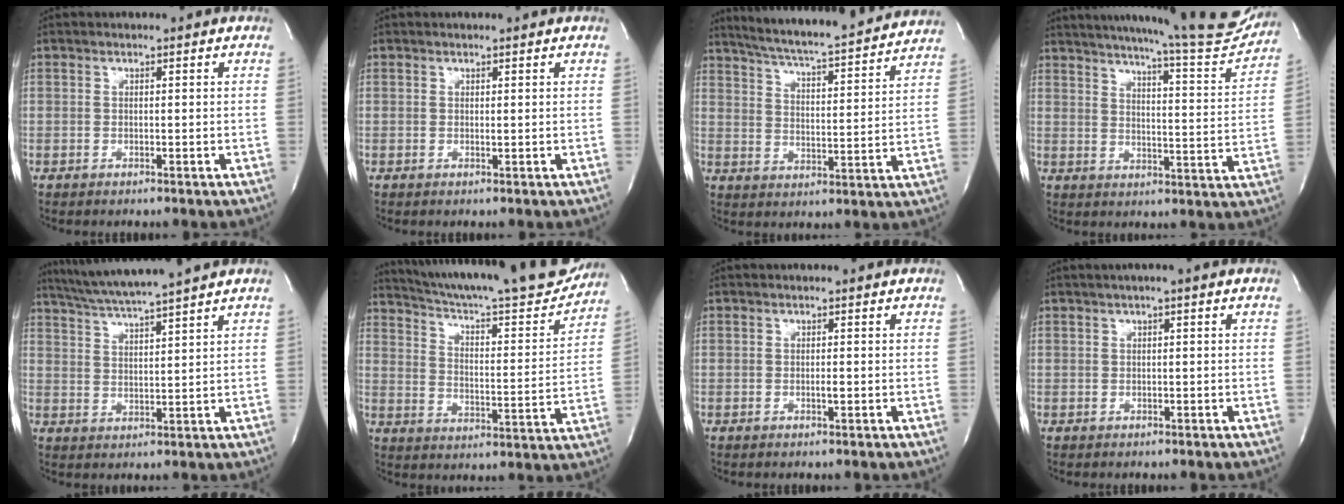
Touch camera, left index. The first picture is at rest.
{"total": 0.6, "force": [0.4, 0.0, 0.4], "torque": [-0.007, 0.000, 0.007]}
{"total": 21.2, "force": [19.5, 1.4, 8.3], "torque": [-0.138, -0.013, 0.266]}
{"total": 22.0, "force": [20.1, 1.0, 8.9], "torque": [-0.135, -0.062, 0.251]}
{"total": 10.3, "force": [9.0, -1.7, 4.5], "torque": [-0.086, 0.011, 0.151]}
{"total": 24.4, "force": [22.2, 2.7, 9.8], "torque": [-0.159, -0.045, 0.302]}
{"total": 0.6, "force": [-0.2, 0.1, 0.6], "torque": [-0.013, -0.001, -0.004]}
{"total": 1.5, "force": [0.7, -0.2, 1.3], "torque": [-0.027, 0.007, 0.011]}